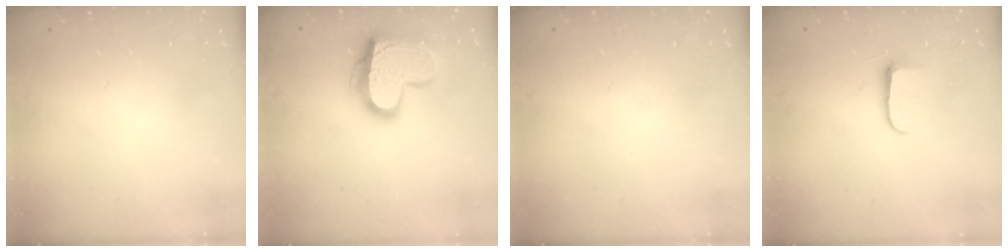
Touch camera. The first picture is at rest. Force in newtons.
{"total": 17.0, "press": 16.9, "slide": 1.4}
{"total": 0.0}
{"total": 5.4, "press": 5.4, "slide": 0.7}